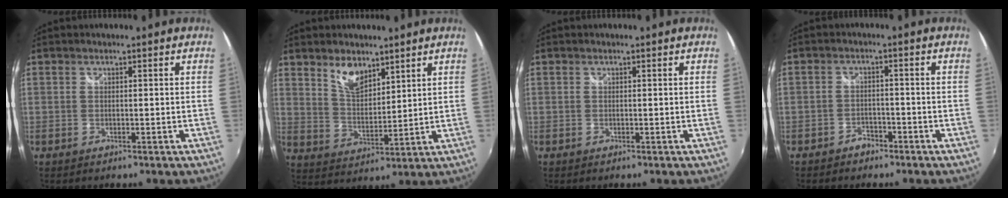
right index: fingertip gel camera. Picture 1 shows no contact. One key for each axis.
{"total": 7.1, "fx": 4.9, "fy": 3.3, "fz": 3.8, "tx": -0.061, "ty": 0.002, "tz": 0.096}
{"total": 0.0}
{"total": 3.0, "fx": -2.4, "fy": 1.7, "fz": 0.5, "tx": -0.018, "ty": 0.011, "tz": -0.037}